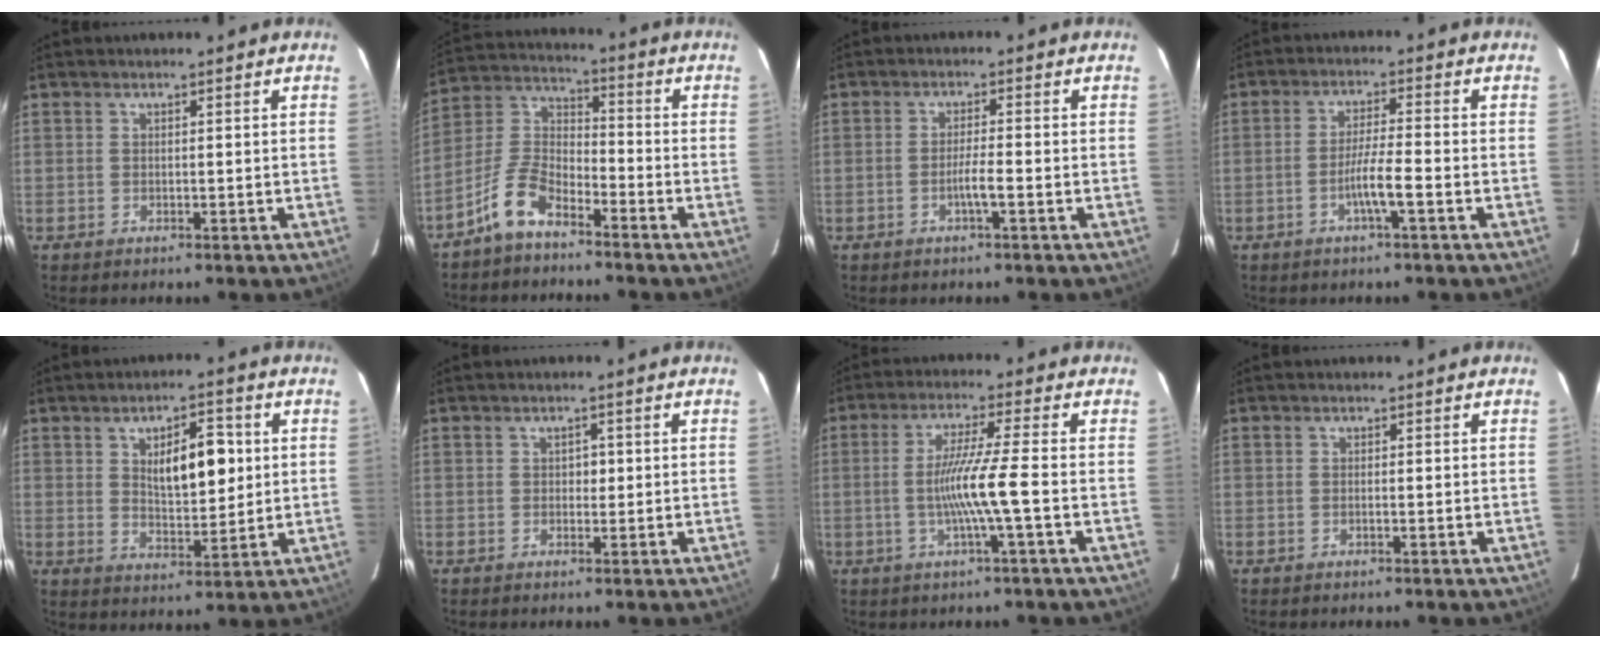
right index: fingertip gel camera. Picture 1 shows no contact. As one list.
[{"total": 8.1, "force": [-5.9, 3.5, 4.2], "torque": [-0.103, 0.019, -0.120]}, {"total": 2.7, "force": [-1.1, -0.2, 2.4], "torque": [-0.043, 0.001, -0.020]}, {"total": 4.8, "force": [-1.9, -0.3, 4.4], "torque": [-0.081, 0.001, -0.036]}, {"total": 8.7, "force": [2.1, 3.3, 7.8], "torque": [-0.122, 0.006, 0.041]}, {"total": 1.3, "force": [0.1, 1.0, 0.9], "torque": [-0.010, 0.003, 0.000]}, {"total": 7.6, "force": [-1.5, -1.2, 7.4], "torque": [-0.143, -0.004, -0.030]}, {"total": 0.0}]